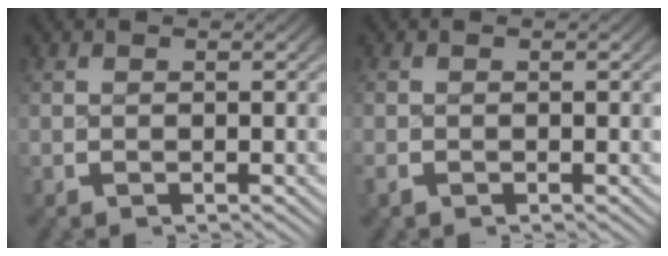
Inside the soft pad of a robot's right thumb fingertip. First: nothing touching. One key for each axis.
{"total": 0.8, "fx": -0.5, "fy": 0.6, "fz": 0.2, "tx": -0.007, "ty": -0.002, "tz": -0.012}